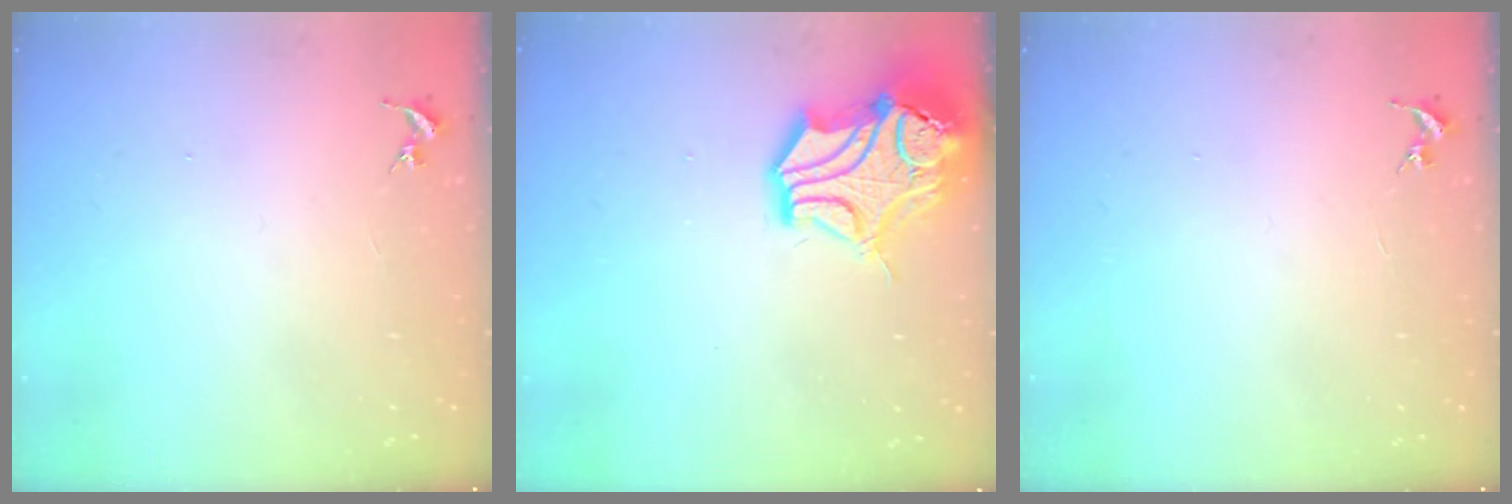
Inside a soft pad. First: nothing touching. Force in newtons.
{"total": 16.3, "press": 16.2, "slide": 2.2}
{"total": 0.0}